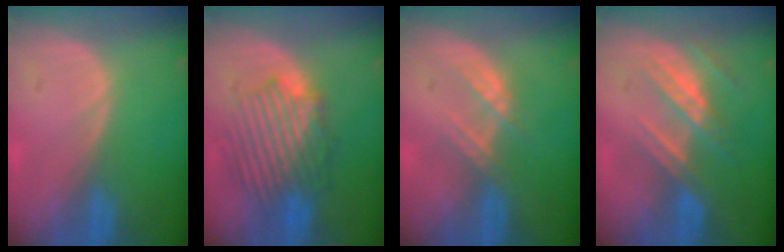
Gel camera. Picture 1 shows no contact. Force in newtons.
{"total": 8.6, "press": 8.5, "slide": 1.6}
{"total": 3.0, "press": 3.0, "slide": 0.3}
{"total": 7.3, "press": 6.5, "slide": 3.3}